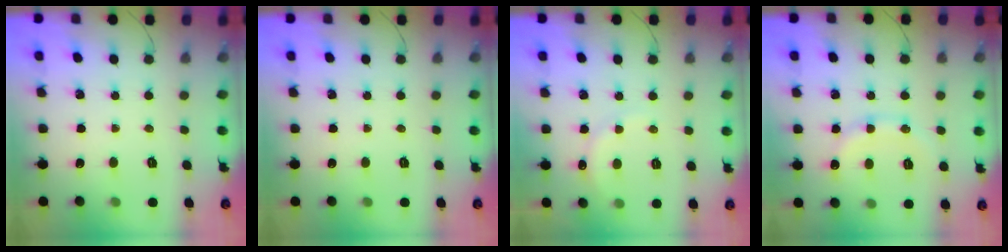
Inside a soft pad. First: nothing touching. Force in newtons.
{"total": 0.0}
{"total": 7.6, "press": 7.5, "slide": 1.1}
{"total": 11.6, "press": 11.5, "slide": 1.1}